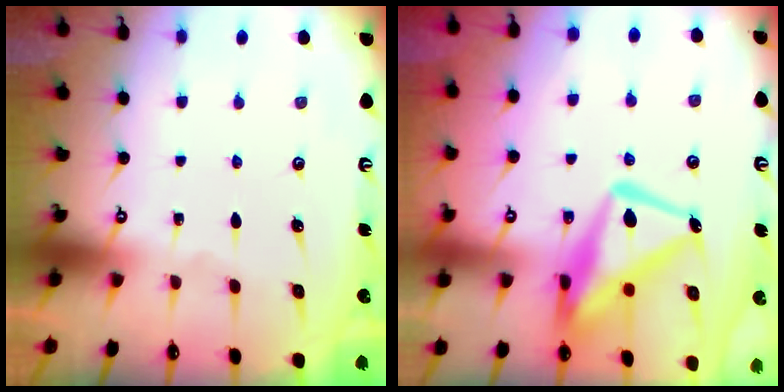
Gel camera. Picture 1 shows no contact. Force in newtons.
{"total": 15.2, "press": 15.2, "slide": 1.5}